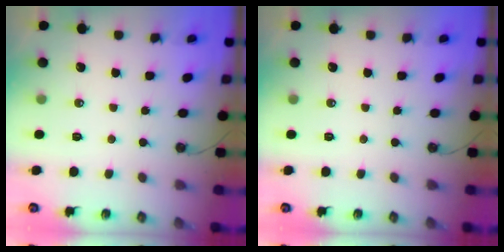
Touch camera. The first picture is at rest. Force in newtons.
{"total": 0.0}